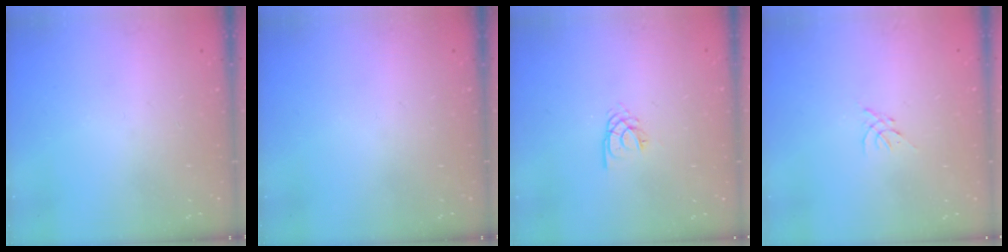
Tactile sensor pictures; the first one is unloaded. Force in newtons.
{"total": 0.0}
{"total": 2.8, "press": 2.7, "slide": 0.3}
{"total": 0.0}